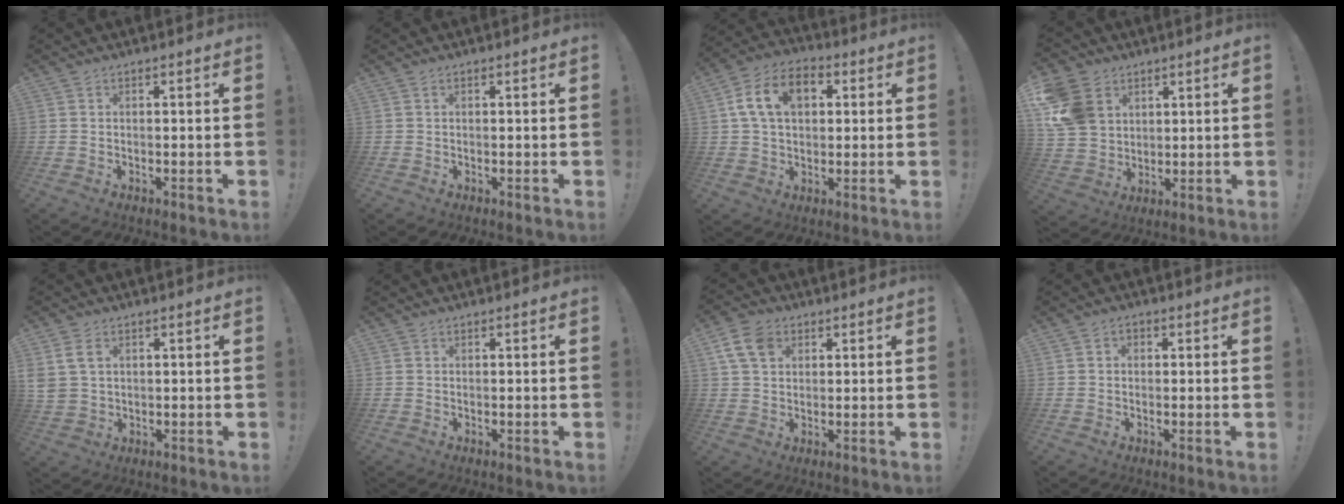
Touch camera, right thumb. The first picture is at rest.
{"total": 0.0}
{"total": 12.9, "force": [3.9, 8.7, 8.7], "torque": [-0.148, 0.006, 0.072]}
{"total": 13.3, "force": [5.3, 10.7, 5.9], "torque": [-0.112, -0.022, 0.108]}
{"total": 6.2, "force": [2.4, 4.4, 3.6], "torque": [-0.070, -0.004, 0.046]}
{"total": 0.0}
{"total": 8.8, "force": [3.8, 6.2, 4.9], "torque": [-0.087, -0.006, 0.075]}
{"total": 1.6, "force": [-0.1, 1.4, 0.8], "torque": [-0.007, 0.002, -0.005]}